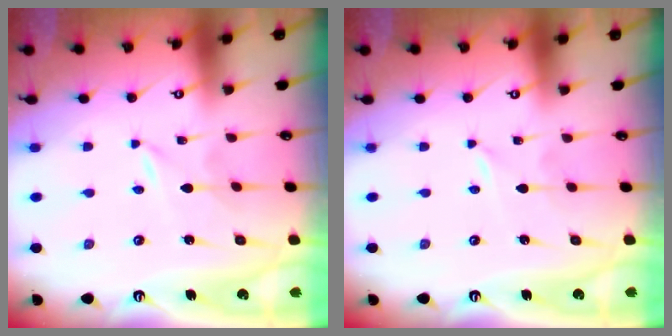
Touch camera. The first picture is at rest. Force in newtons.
{"total": 0.0}